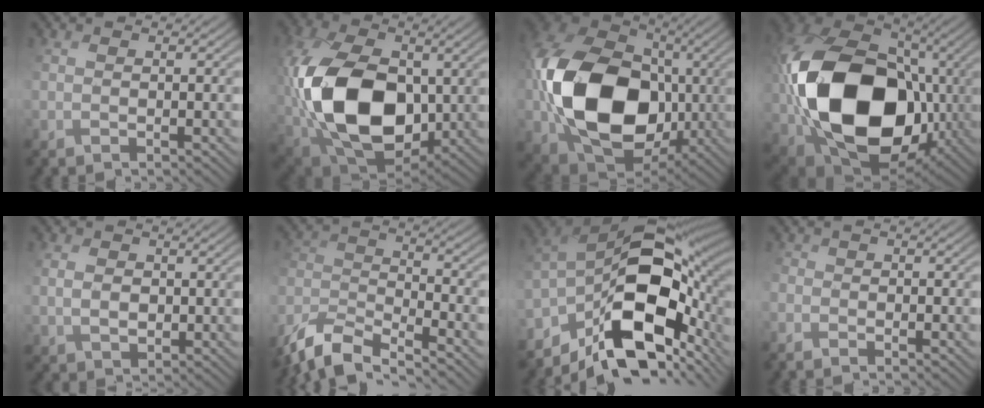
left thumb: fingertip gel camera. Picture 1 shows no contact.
{"total": 16.7, "force": [1.0, 11.2, 12.3], "torque": [-0.290, -0.004, 0.030]}
{"total": 18.2, "force": [-0.6, 13.9, 11.8], "torque": [-0.260, -0.018, 0.003]}
{"total": 19.1, "force": [-0.6, 14.3, 12.6], "torque": [-0.281, -0.026, 0.006]}
{"total": 2.1, "force": [1.1, 1.6, 0.6], "torque": [-0.016, 0.002, 0.025]}
{"total": 9.4, "force": [-7.7, 2.9, 4.6], "torque": [-0.110, -0.002, -0.155]}
{"total": 16.4, "force": [-4.5, 9.7, 12.3], "torque": [-0.234, -0.003, -0.075]}
{"total": 1.8, "force": [-1.4, 1.1, 0.4], "torque": [-0.011, -0.006, -0.031]}